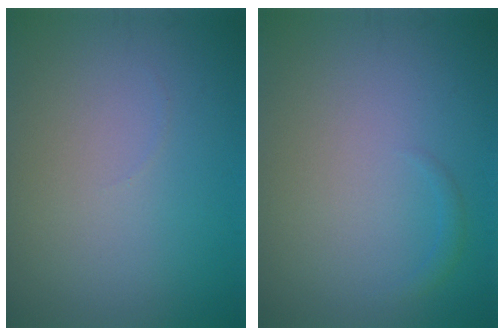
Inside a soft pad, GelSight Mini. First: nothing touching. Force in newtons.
{"total": 0.7, "press": 0.7, "slide": 0.1}